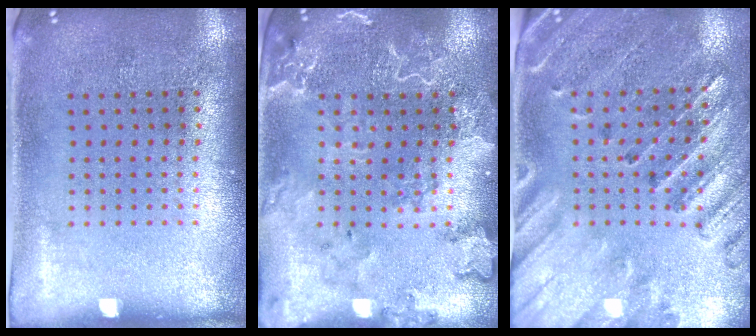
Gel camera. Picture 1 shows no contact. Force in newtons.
{"total": 2.5, "press": 2.4, "slide": 0.8}
{"total": 2.6, "press": 2.4, "slide": 1.1}